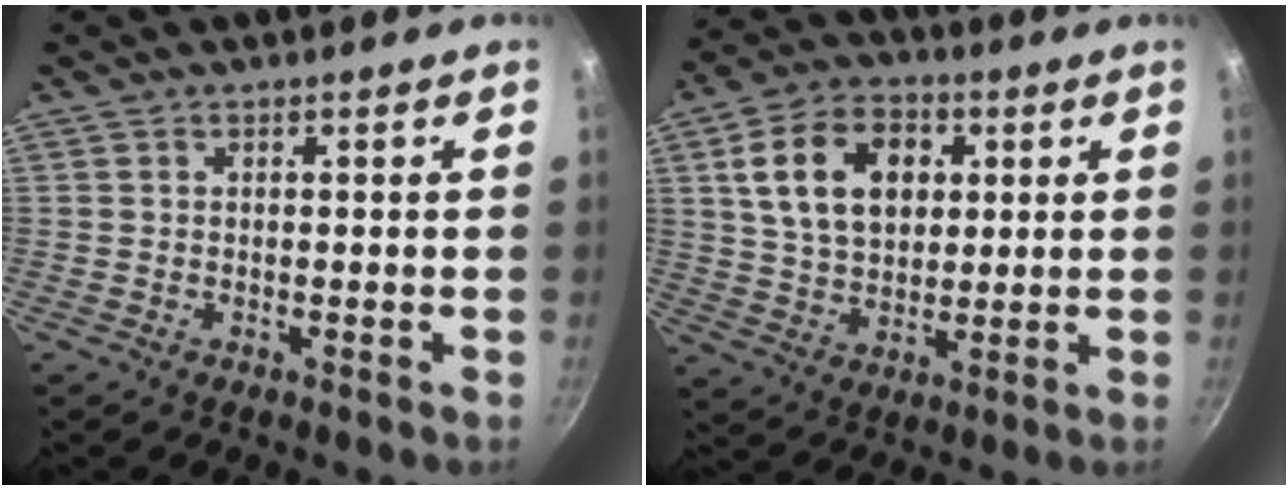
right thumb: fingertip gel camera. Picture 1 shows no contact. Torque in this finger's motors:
{"motor_torque": [-0.94, 1.51, 0.33, 0.05, 0.11]}